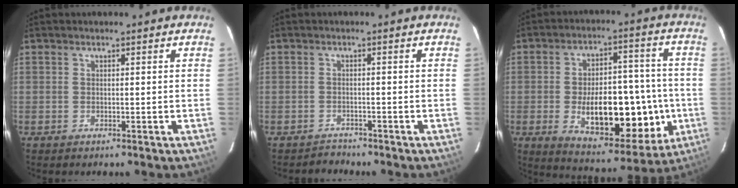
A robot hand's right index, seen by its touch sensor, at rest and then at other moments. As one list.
[{"total": 1.7, "force": [-1.5, 0.4, -0.7], "torque": [0.014, -0.005, -0.024]}, {"total": 18.7, "force": [-3.7, 8.1, 16.4], "torque": [-0.237, 0.013, -0.040]}]